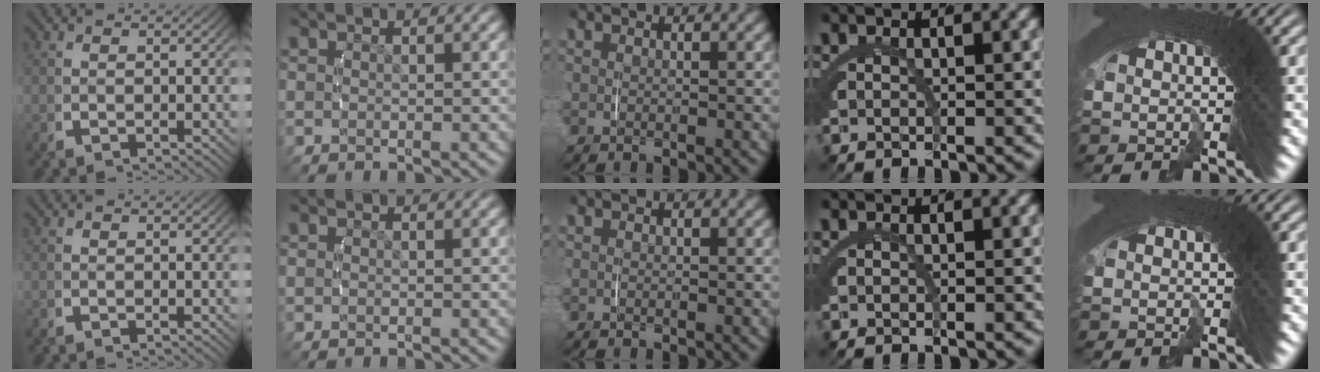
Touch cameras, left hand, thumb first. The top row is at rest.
{}